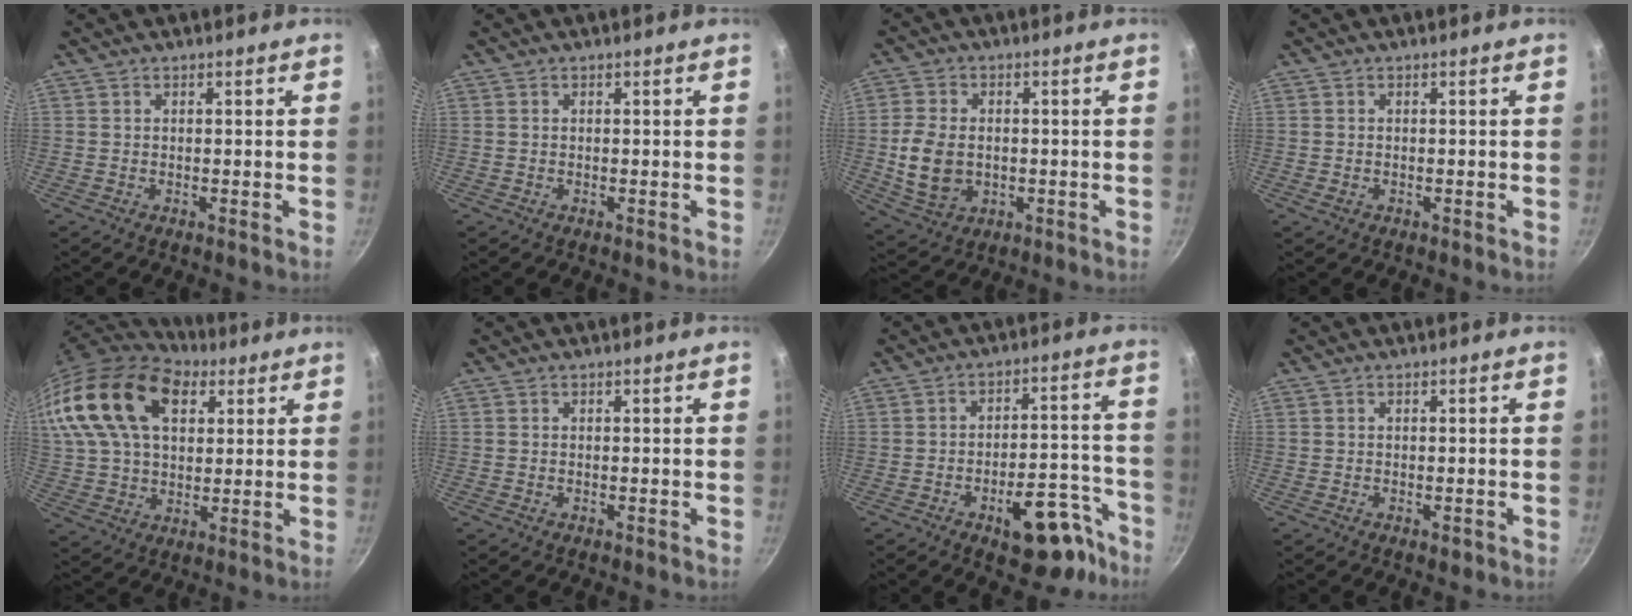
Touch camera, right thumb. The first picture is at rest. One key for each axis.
{"total": 0.0}
{"total": 9.6, "fx": -0.6, "fy": 7.0, "fz": 6.6, "tx": -0.118, "ty": 0.000, "tz": -0.002}
{"total": 0.9, "fx": -0.3, "fy": 0.6, "fz": 0.5, "tx": -0.009, "ty": -0.002, "tz": -0.003}
{"total": 23.7, "fx": 10.6, "fy": 14.6, "fz": 15.4, "tx": -0.293, "ty": -0.001, "tz": 0.191}
{"total": 0.0}
{"total": 15.0, "fx": -8.7, "fy": 7.1, "fz": 10.0, "tx": -0.064, "ty": 0.069, "tz": -0.113}
{"total": 0.8, "fx": -0.5, "fy": 0.4, "fz": 0.6, "tx": -0.007, "ty": 0.001, "tz": -0.004}